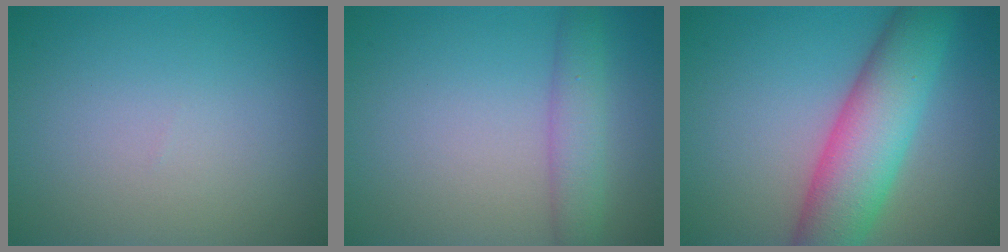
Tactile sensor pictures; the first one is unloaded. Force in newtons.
{"total": 3.0, "press": 3.0, "slide": 0.2}
{"total": 8.5, "press": 8.5, "slide": 0.2}